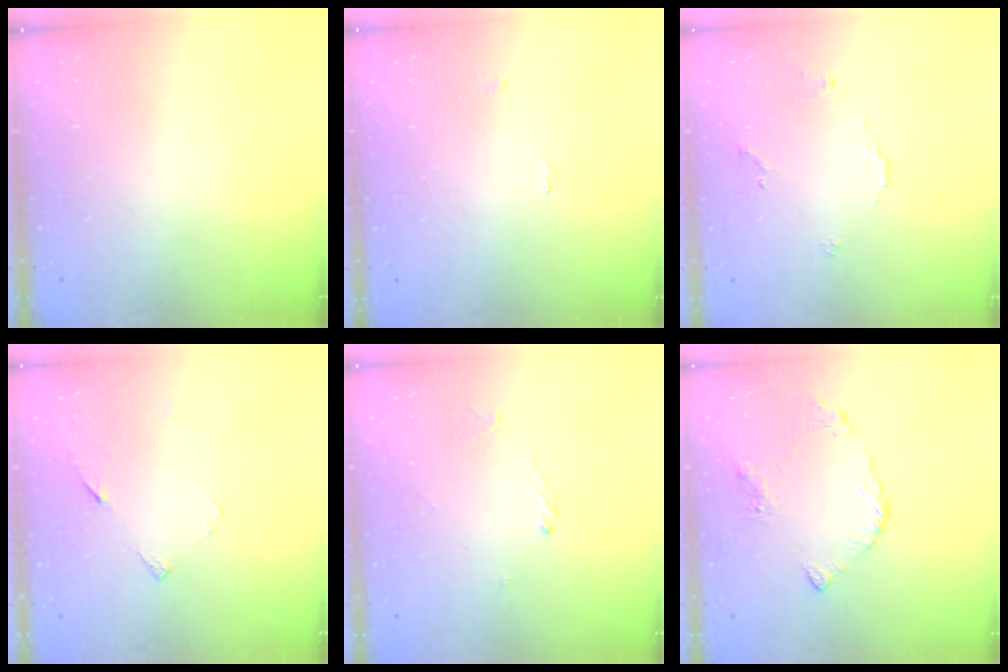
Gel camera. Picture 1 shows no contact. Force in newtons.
{"total": 0.7, "press": 0.5, "slide": 0.4}
{"total": 3.6, "press": 3.5, "slide": 0.7}
{"total": 5.1, "press": 5.1, "slide": 0.4}
{"total": 1.9, "press": 1.8, "slide": 0.5}
{"total": 6.7, "press": 6.7, "slide": 0.7}